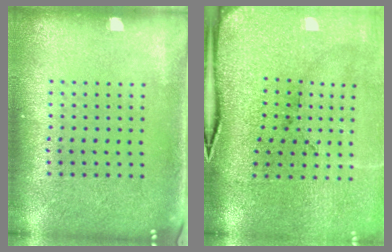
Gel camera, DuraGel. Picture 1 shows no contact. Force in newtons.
{"total": 3.6, "press": 3.3, "slide": 1.5}